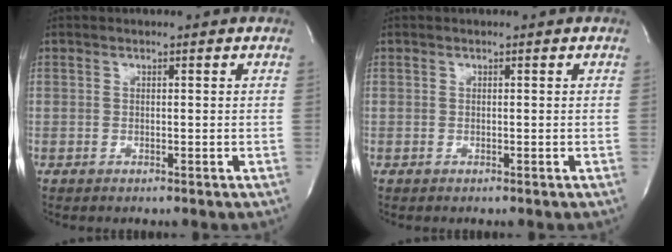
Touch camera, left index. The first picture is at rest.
{"total": 0.0}